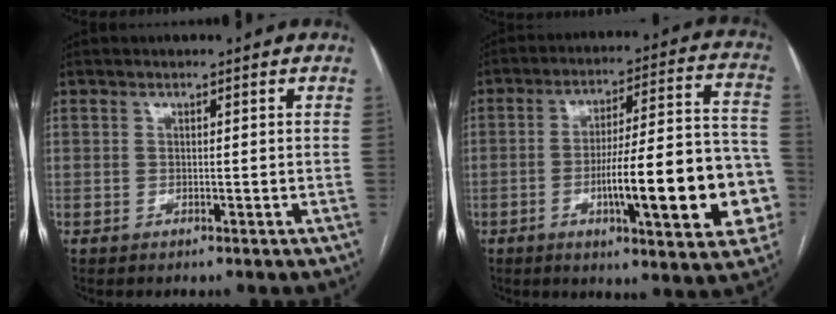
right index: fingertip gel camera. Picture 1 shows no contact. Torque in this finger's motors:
{"motor_torque": [1.42, -0.72, 0.51, 0.21]}